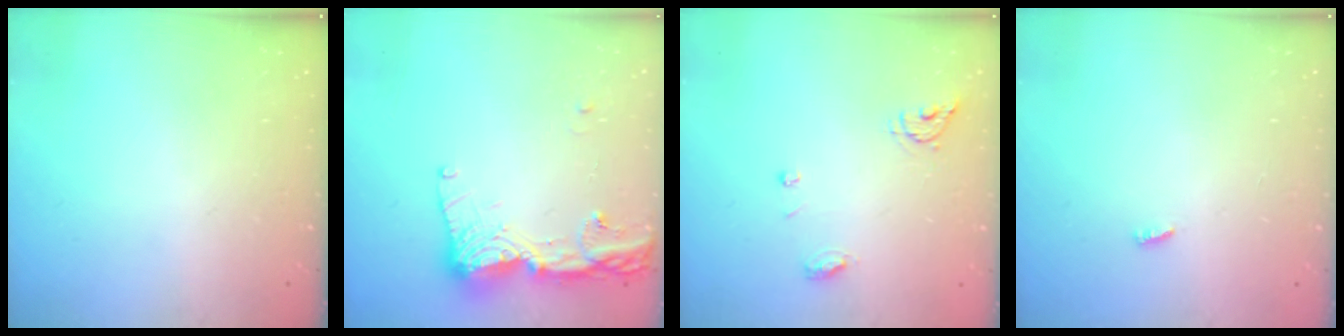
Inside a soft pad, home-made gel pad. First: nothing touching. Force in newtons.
{"total": 14.5, "press": 14.4, "slide": 1.7}
{"total": 6.2, "press": 6.2, "slide": 0.5}
{"total": 1.9, "press": 1.9, "slide": 0.3}